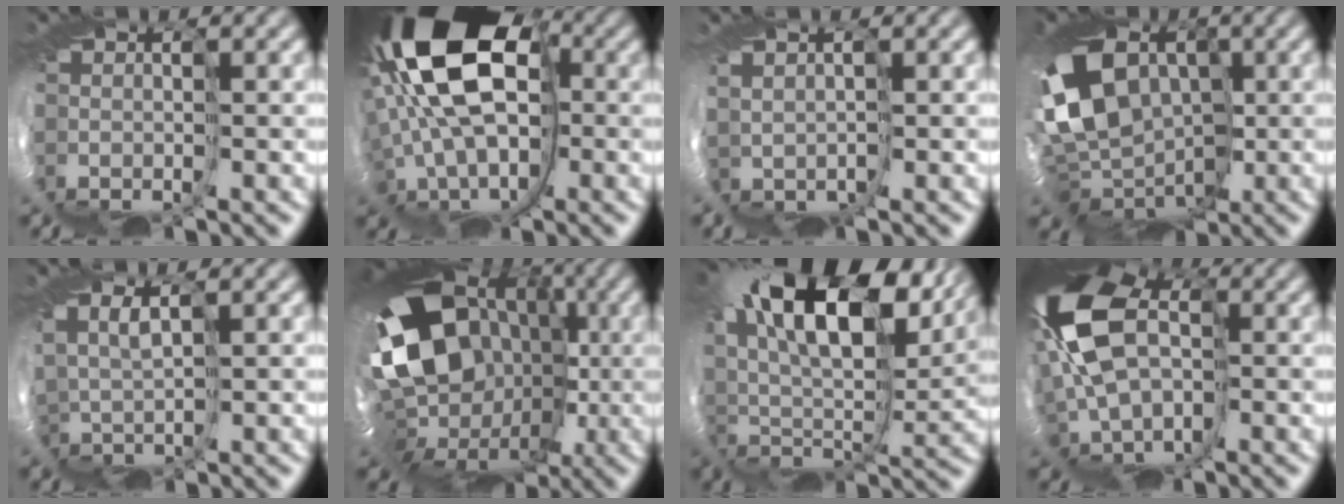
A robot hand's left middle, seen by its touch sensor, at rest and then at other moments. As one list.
[{"total": 14.4, "force": [3.7, 8.8, 10.7], "torque": [-0.173, 0.018, 0.036]}, {"total": 1.9, "force": [1.7, 0.6, -0.4], "torque": [0.003, 0.005, 0.028]}, {"total": 10.8, "force": [1.1, 8.2, 7.0], "torque": [-0.142, -0.007, 0.026]}, {"total": 2.9, "force": [2.7, -0.8, -0.4], "torque": [-0.008, 0.002, 0.045]}, {"total": 16.1, "force": [2.2, 13.1, 9.1], "torque": [-0.147, 0.002, -0.006]}, {"total": 15.6, "force": [10.1, 5.5, 10.6], "torque": [-0.182, 0.053, 0.142]}, {"total": 11.3, "force": [2.3, 7.1, 8.5], "torque": [-0.197, -0.002, 0.026]}]